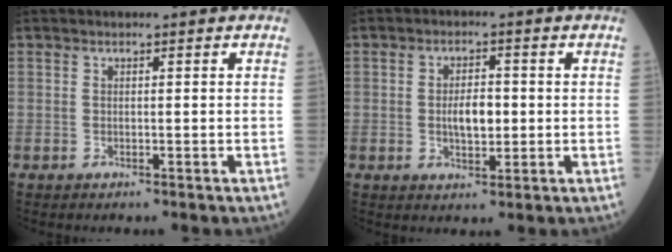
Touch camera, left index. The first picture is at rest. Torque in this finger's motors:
{"motor_torque": [0.72, -0.05, 0.15, 0.04]}